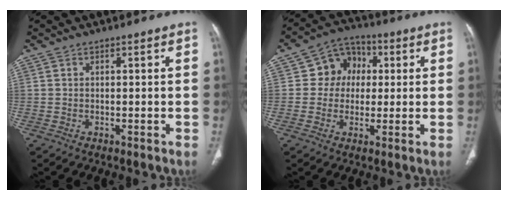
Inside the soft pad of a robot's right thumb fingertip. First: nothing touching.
{"total": 8.3, "force": [1.2, 7.4, 3.4], "torque": [-0.010, 0.011, 0.010]}